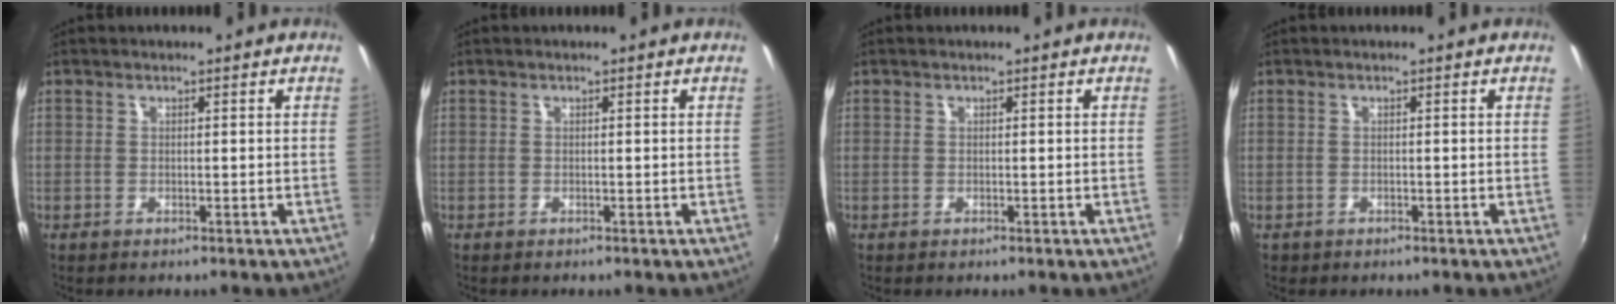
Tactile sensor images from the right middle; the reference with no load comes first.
{"total": 0.0}
{"total": 0.0}
{"total": 0.8, "force": [-0.5, 0.6, 0.1], "torque": [-0.006, -0.003, -0.006]}